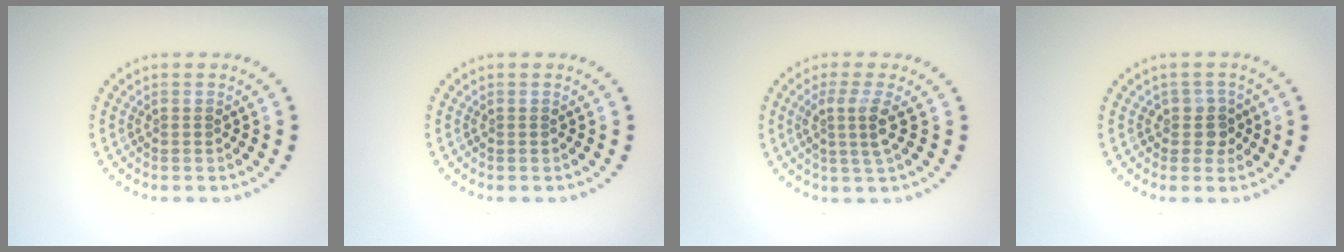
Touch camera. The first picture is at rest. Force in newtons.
{"total": 0.0}
{"total": 2.7, "press": 2.0, "slide": 1.8}
{"total": 2.1, "press": 1.8, "slide": 1.1}